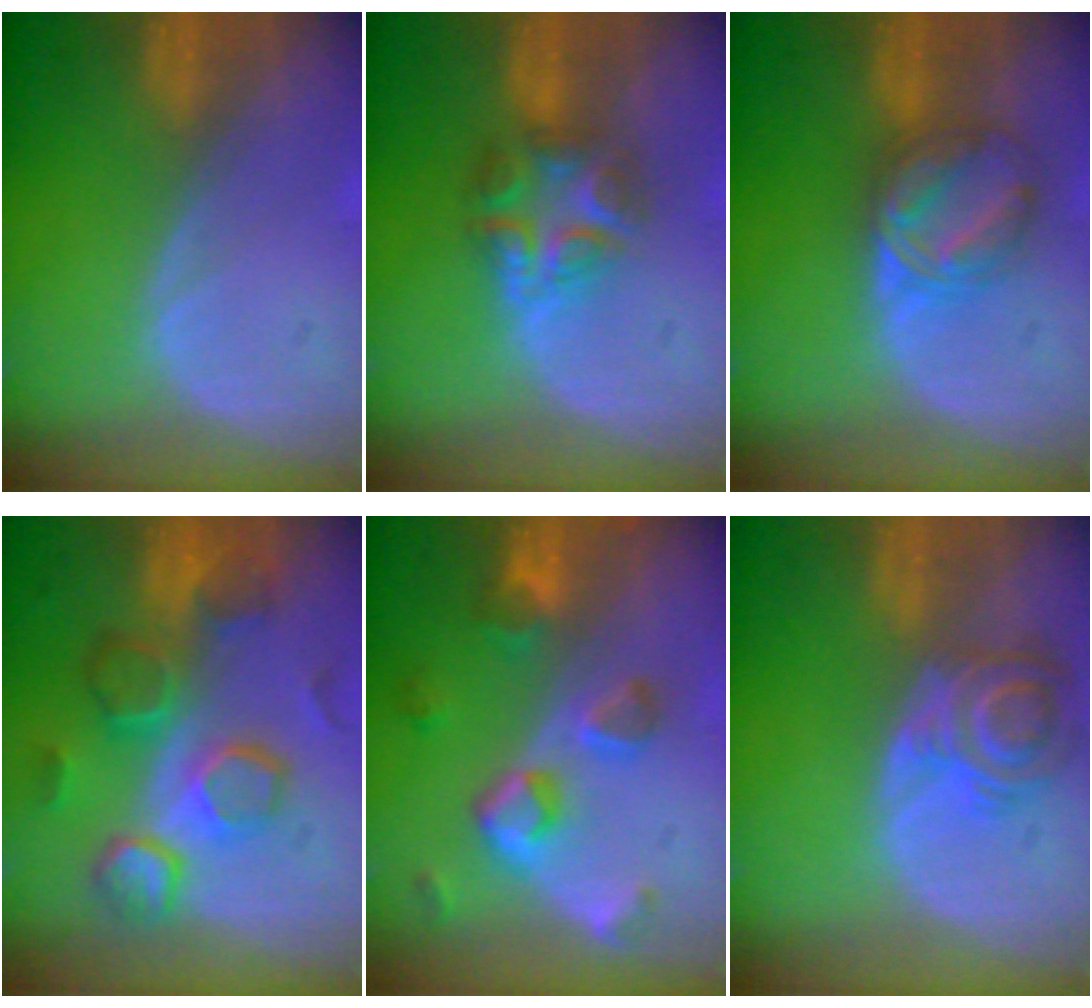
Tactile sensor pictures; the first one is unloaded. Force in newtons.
{"total": 6.5, "press": 6.1, "slide": 2.3}
{"total": 6.2, "press": 6.2, "slide": 0.1}
{"total": 9.9, "press": 9.4, "slide": 3.1}
{"total": 7.7, "press": 7.0, "slide": 3.2}
{"total": 5.8, "press": 5.8, "slide": 0.3}